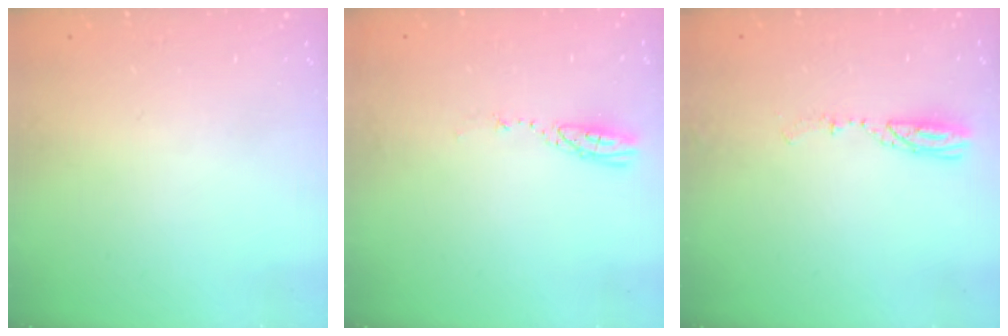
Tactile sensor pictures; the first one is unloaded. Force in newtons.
{"total": 3.7, "press": 3.6, "slide": 0.3}
{"total": 4.8, "press": 4.7, "slide": 1.0}